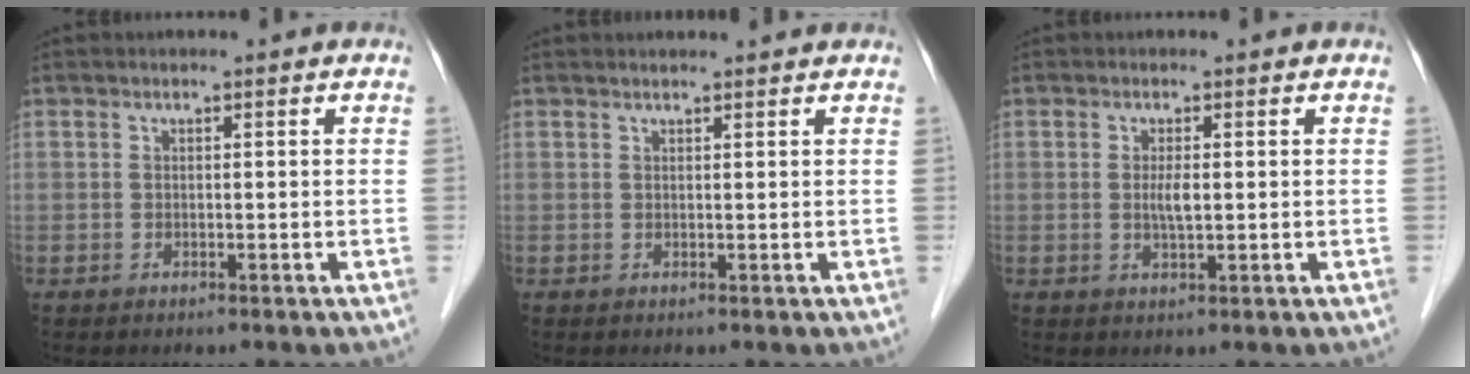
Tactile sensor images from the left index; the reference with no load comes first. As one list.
[{"total": 2.7, "force": [2.6, 0.1, 0.6], "torque": [-0.010, 0.017, 0.033]}, {"total": 2.1, "force": [0.2, 0.4, 2.0], "torque": [-0.043, -0.003, 0.004]}]